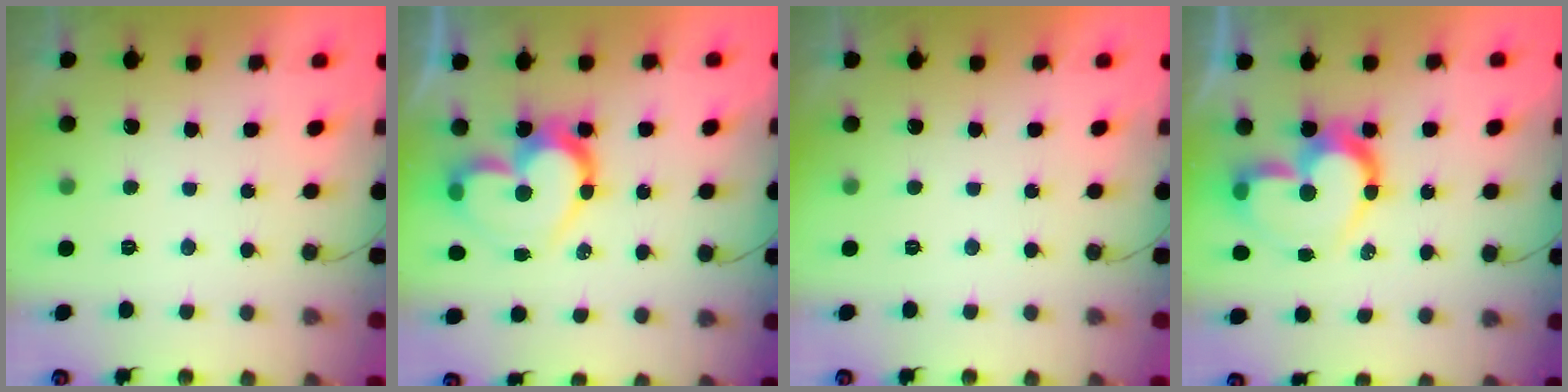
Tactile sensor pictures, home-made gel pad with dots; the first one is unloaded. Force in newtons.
{"total": 16.5, "press": 16.5, "slide": 1.5}
{"total": 1.8, "press": 1.8, "slide": 0.0}
{"total": 15.2, "press": 15.2, "slide": 1.2}